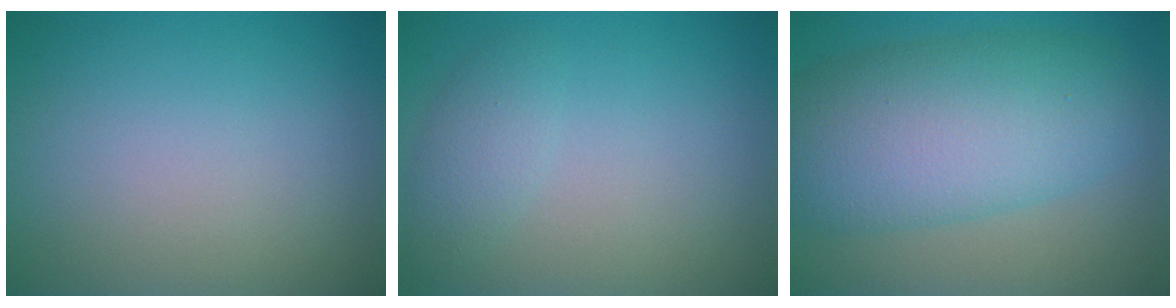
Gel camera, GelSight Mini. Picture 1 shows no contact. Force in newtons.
{"total": 1.9, "press": 1.9, "slide": 0.1}
{"total": 10.0, "press": 10.0, "slide": 0.2}